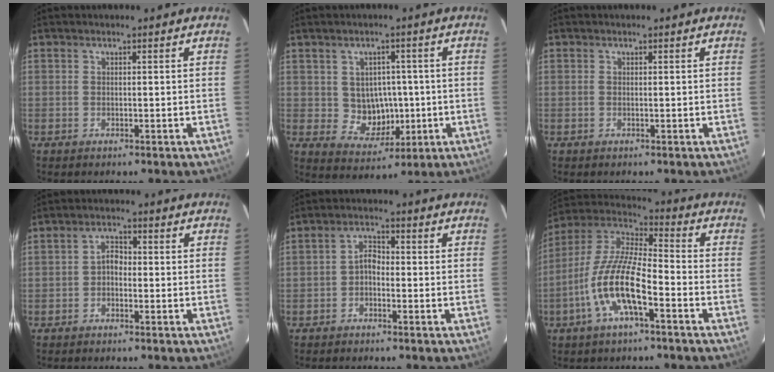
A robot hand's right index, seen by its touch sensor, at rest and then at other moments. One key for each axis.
{"total": 7.2, "fx": -0.2, "fy": 6.7, "fz": 2.7, "tx": -0.055, "ty": 0.008, "tz": 0.015}
{"total": 0.0}
{"total": 2.3, "fx": -0.9, "fy": 1.6, "fz": 1.3, "tx": -0.025, "ty": 0.010, "tz": -0.019}
{"total": 2.4, "fx": -1.3, "fy": 1.5, "fz": 1.4, "tx": -0.029, "ty": 0.011, "tz": -0.025}
{"total": 13.8, "fx": -5.8, "fy": 3.6, "fz": 12.0, "tx": -0.246, "ty": -0.003, "tz": -0.116}